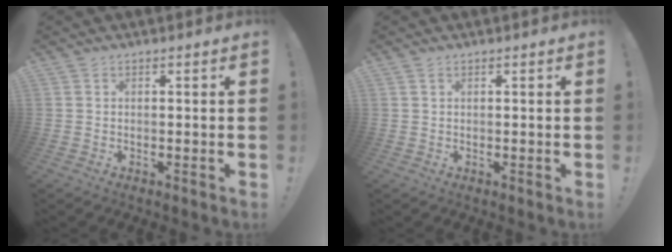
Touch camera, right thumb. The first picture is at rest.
{"total": 1.0, "force": [0.6, 0.5, 0.6], "torque": [-0.005, -0.001, 0.010]}